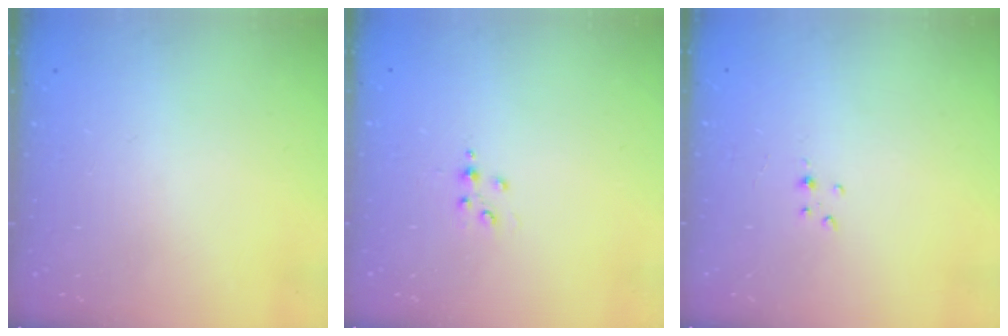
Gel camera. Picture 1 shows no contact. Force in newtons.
{"total": 2.8, "press": 2.8, "slide": 0.4}
{"total": 2.5, "press": 2.5, "slide": 0.3}